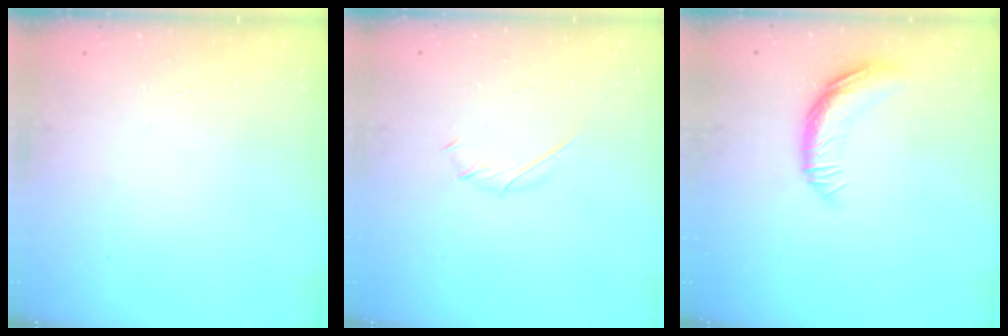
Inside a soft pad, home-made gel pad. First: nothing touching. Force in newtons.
{"total": 1.9, "press": 1.8, "slide": 0.6}
{"total": 11.5, "press": 11.5, "slide": 0.6}